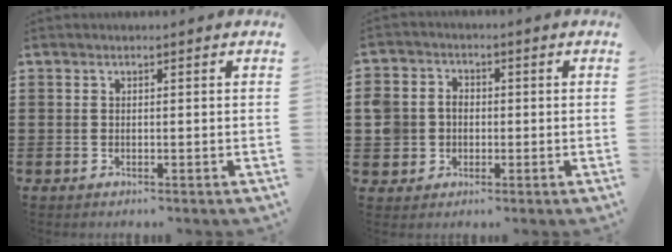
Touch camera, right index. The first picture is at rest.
{"total": 5.0, "force": [-0.7, 4.6, 1.6], "torque": [-0.060, 0.010, -0.018]}